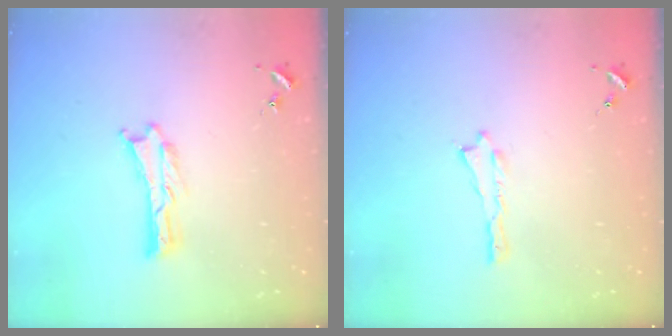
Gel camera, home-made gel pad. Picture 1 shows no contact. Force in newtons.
{"total": 0.0}